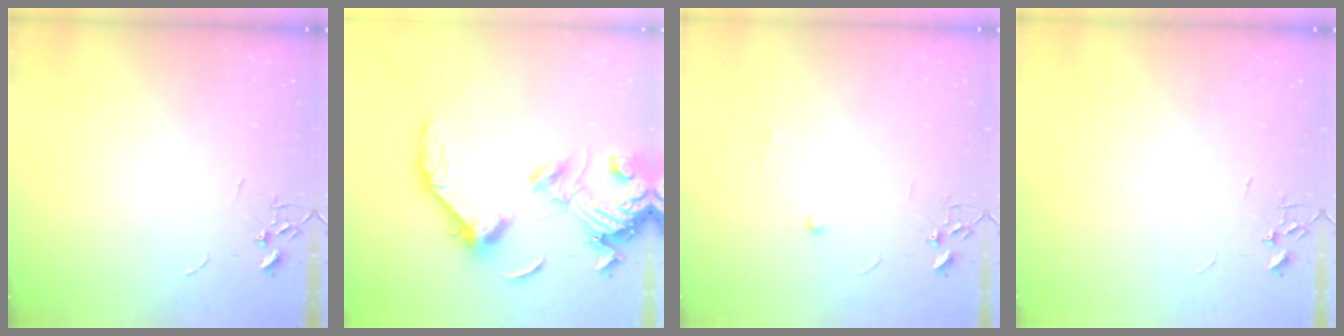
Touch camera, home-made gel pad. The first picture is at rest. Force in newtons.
{"total": 20.0, "press": 19.9, "slide": 2.7}
{"total": 5.0, "press": 4.8, "slide": 1.3}
{"total": 0.0}